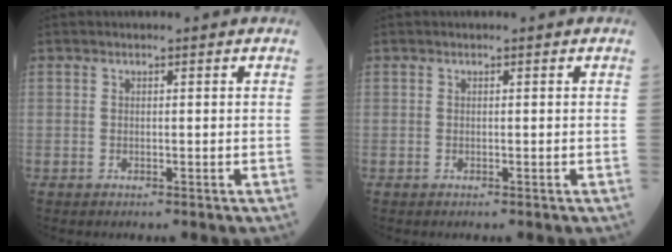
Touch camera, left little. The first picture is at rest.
{"total": 0.0}